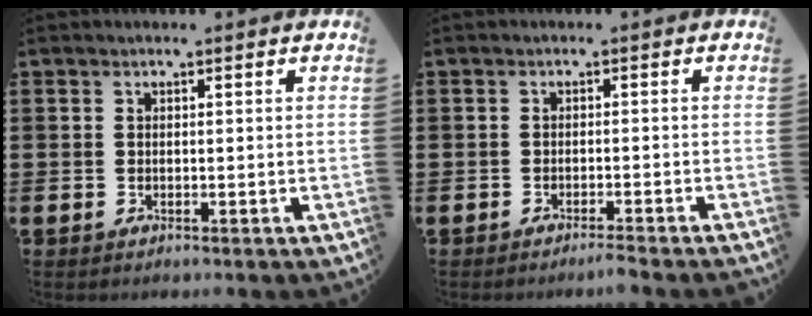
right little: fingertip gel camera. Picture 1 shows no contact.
{"total": 1.3, "force": [-1.2, -0.3, 0.4], "torque": [-0.005, 0.000, -0.024]}